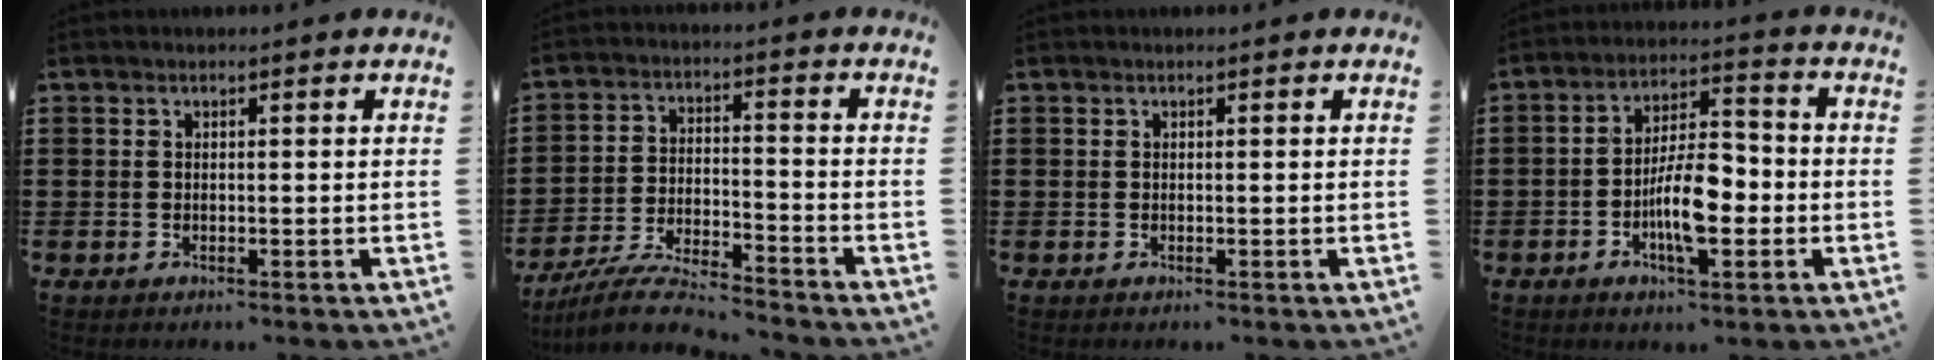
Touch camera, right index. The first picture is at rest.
{"total": 7.3, "force": [-7.1, 0.3, 2.0], "torque": [-0.044, 0.004, -0.138]}
{"total": 0.0}
{"total": 9.1, "force": [-2.6, 3.6, 8.0], "torque": [-0.146, 0.001, -0.050]}